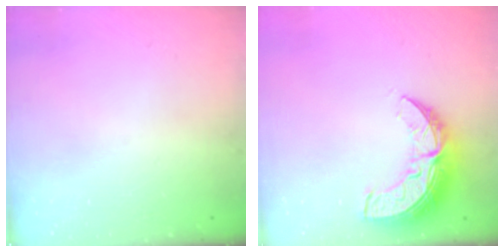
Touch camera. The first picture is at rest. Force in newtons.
{"total": 11.3, "press": 11.3, "slide": 0.8}